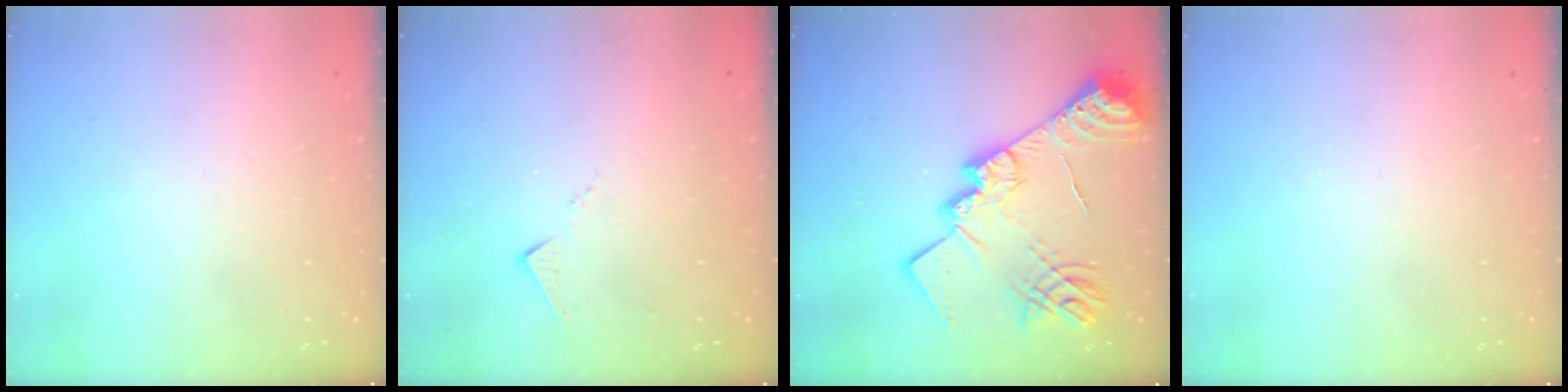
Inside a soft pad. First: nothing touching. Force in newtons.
{"total": 6.8, "press": 6.7, "slide": 0.4}
{"total": 24.3, "press": 24.2, "slide": 2.0}
{"total": 0.0}